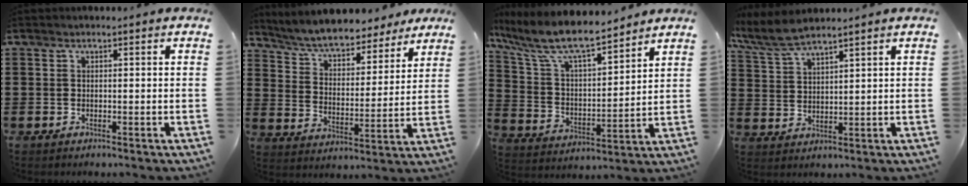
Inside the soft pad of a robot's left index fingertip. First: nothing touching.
{"total": 6.7, "force": [6.3, 0.8, 2.0], "torque": [-0.069, -0.037, 0.110]}
{"total": 9.2, "force": [7.8, 1.7, 4.6], "torque": [-0.124, -0.045, 0.132]}
{"total": 5.4, "force": [4.6, 0.8, 2.7], "torque": [-0.067, -0.009, 0.085]}